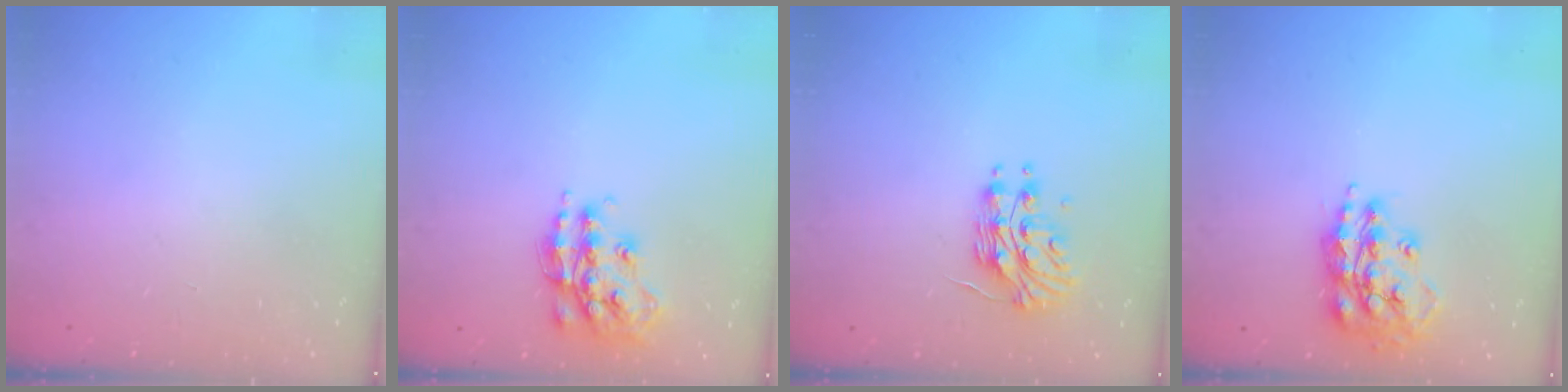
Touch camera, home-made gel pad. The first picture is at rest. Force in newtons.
{"total": 15.9, "press": 15.9, "slide": 0.9}
{"total": 11.0, "press": 11.0, "slide": 0.9}
{"total": 17.4, "press": 17.4, "slide": 1.4}